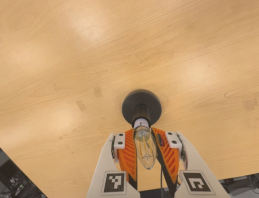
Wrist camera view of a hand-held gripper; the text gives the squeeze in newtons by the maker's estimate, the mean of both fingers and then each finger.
{"total": 18.3, "left": 16.7, "right": 19.8}